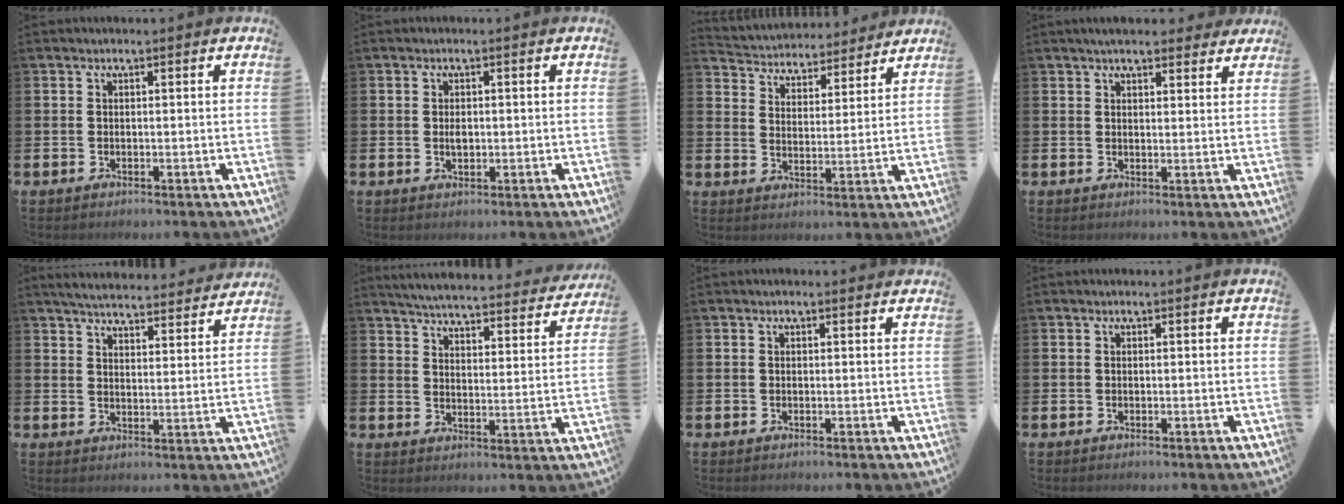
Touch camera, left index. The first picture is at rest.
{"total": 1.3, "force": [0.1, 0.7, 1.1], "torque": [-0.021, 0.004, 0.000]}
{"total": 4.5, "force": [4.2, 1.5, -0.3], "torque": [-0.028, -0.036, 0.071]}
{"total": 3.7, "force": [3.5, 1.0, 1.0], "torque": [-0.013, -0.013, 0.061]}
{"total": 5.4, "force": [5.3, 0.6, 0.7], "torque": [-0.031, -0.036, 0.093]}
{"total": 5.1, "force": [4.9, 0.4, 1.1], "torque": [-0.041, -0.042, 0.082]}
{"total": 0.0}
{"total": 0.0}